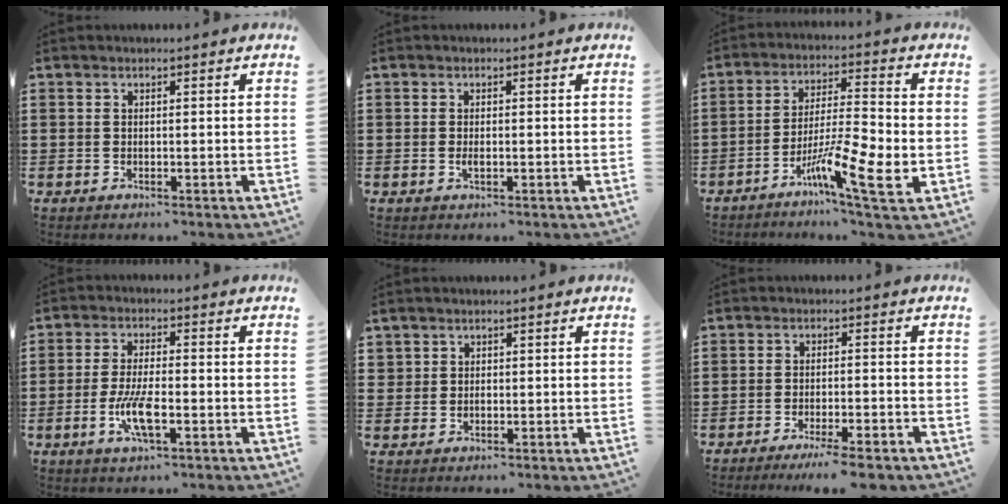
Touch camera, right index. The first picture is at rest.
{"total": 1.0, "force": [-0.2, 0.2, 1.0], "torque": [-0.021, -0.007, -0.001]}
{"total": 10.0, "force": [-4.4, 1.3, 9.0], "torque": [-0.159, 0.000, -0.078]}
{"total": 6.2, "force": [-2.0, 1.6, 5.7], "torque": [-0.122, -0.011, -0.038]}
{"total": 1.4, "force": [0.7, 1.2, 0.1], "torque": [-0.007, 0.004, 0.013]}
{"total": 3.9, "force": [-3.2, -0.2, 2.1], "torque": [-0.042, -0.009, -0.062]}